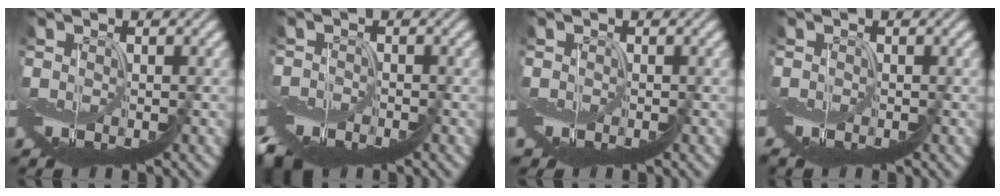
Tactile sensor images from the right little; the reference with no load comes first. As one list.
[{"total": 5.8, "force": [-5.8, 0.3, 0.6], "torque": [-0.015, -0.003, -0.092]}, {"total": 2.1, "force": [-1.2, 1.3, 1.0], "torque": [-0.003, -0.006, -0.017]}, {"total": 1.6, "force": [-1.3, 0.8, 0.7], "torque": [-0.010, -0.009, -0.021]}]